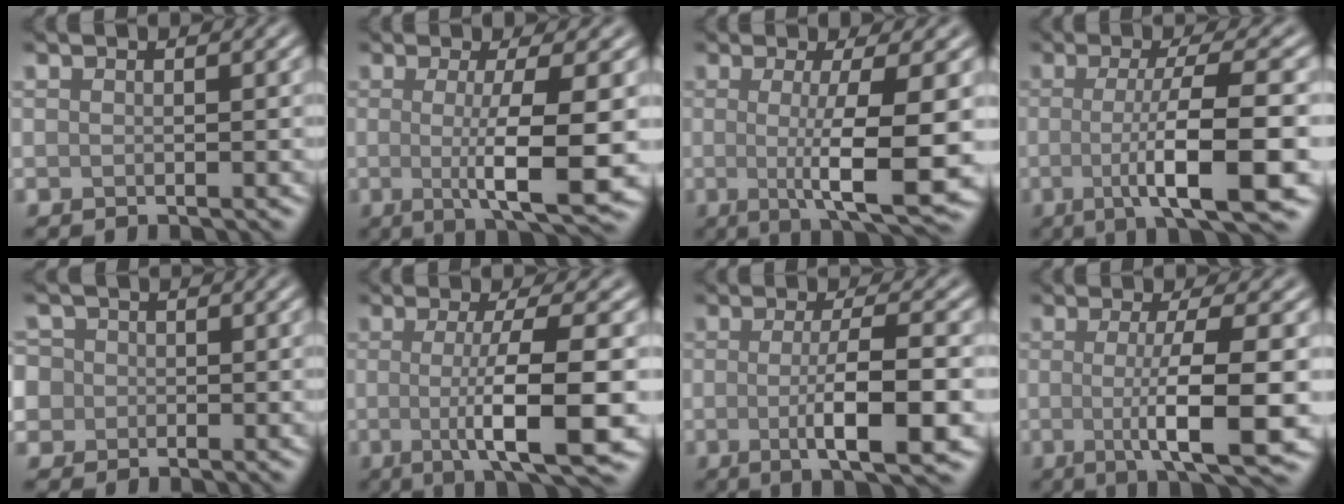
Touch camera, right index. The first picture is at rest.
{"total": 7.6, "force": [-0.7, 1.5, 7.4], "torque": [-0.110, -0.012, -0.009]}
{"total": 8.3, "force": [-0.8, 1.6, 8.1], "torque": [-0.116, -0.012, -0.010]}
{"total": 9.8, "force": [-1.7, 2.1, 9.5], "torque": [-0.130, -0.008, -0.033]}
{"total": 5.4, "force": [-0.1, 5.1, 1.9], "torque": [-0.039, 0.030, -0.033]}
{"total": 8.9, "force": [-1.0, 2.0, 8.6], "torque": [-0.121, -0.012, -0.015]}
{"total": 7.4, "force": [-1.3, 1.5, 7.1], "torque": [-0.112, -0.010, -0.022]}
{"total": 7.9, "force": [-0.8, 1.6, 7.6], "torque": [-0.115, -0.010, -0.012]}